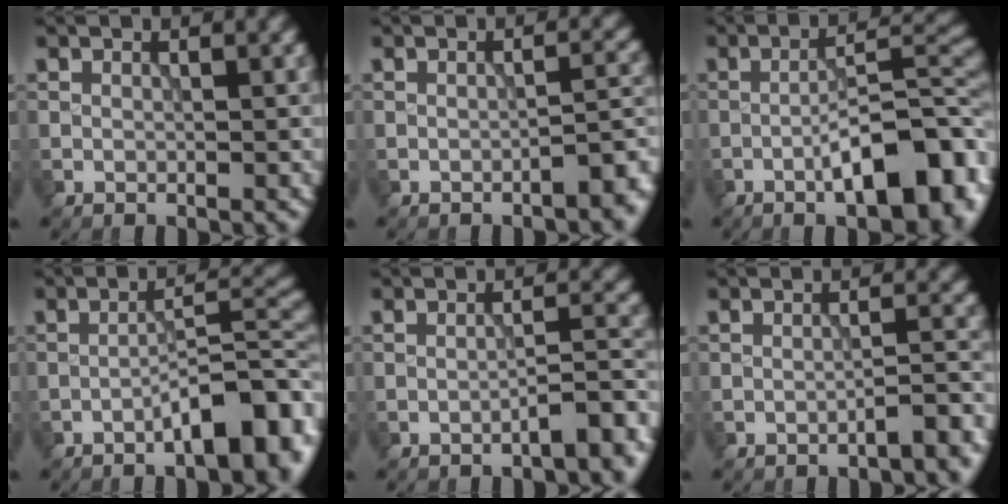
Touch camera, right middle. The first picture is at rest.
{"total": 3.1, "force": [-2.0, 0.9, 2.2], "torque": [-0.027, 0.009, -0.033]}
{"total": 10.3, "force": [-4.3, 3.3, 8.7], "torque": [-0.122, 0.008, -0.065]}
{"total": 7.4, "force": [-4.0, 1.9, 6.0], "torque": [-0.082, 0.016, -0.062]}
{"total": 3.9, "force": [-2.5, 1.0, 2.9], "torque": [-0.032, 0.013, -0.043]}
{"total": 3.2, "force": [-2.1, 0.8, 2.3], "torque": [-0.023, 0.012, -0.039]}